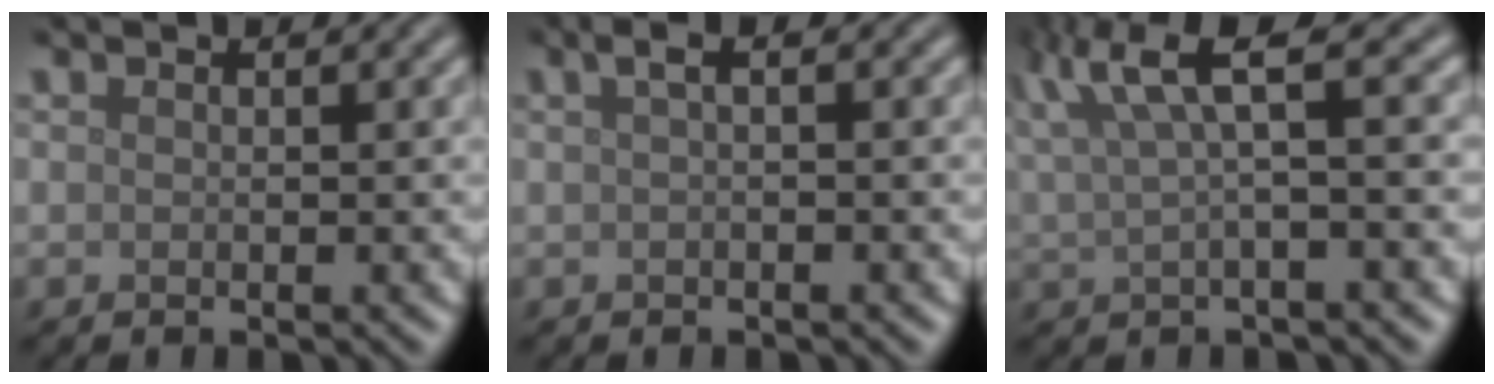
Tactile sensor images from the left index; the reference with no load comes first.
{"total": 1.5, "force": [0.3, 0.4, 1.4], "torque": [-0.025, 0.009, 0.004]}
{"total": 5.7, "force": [3.1, 1.2, 4.7], "torque": [-0.086, 0.022, 0.060]}